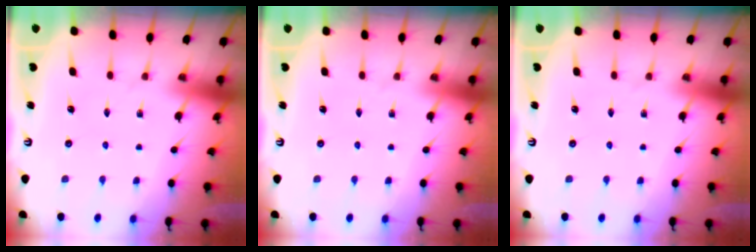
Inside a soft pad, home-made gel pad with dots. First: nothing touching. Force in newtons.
{"total": 0.0}
{"total": 0.0}